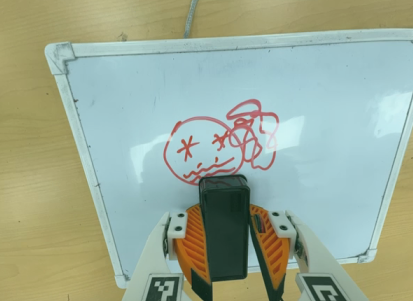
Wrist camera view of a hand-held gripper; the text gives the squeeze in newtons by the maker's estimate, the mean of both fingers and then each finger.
{"total": 12.4, "left": 13.2, "right": 11.6}